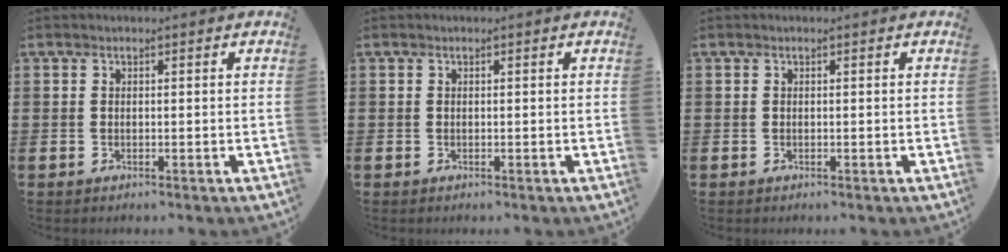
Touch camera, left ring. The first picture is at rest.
{"total": 0.0}
{"total": 0.0}